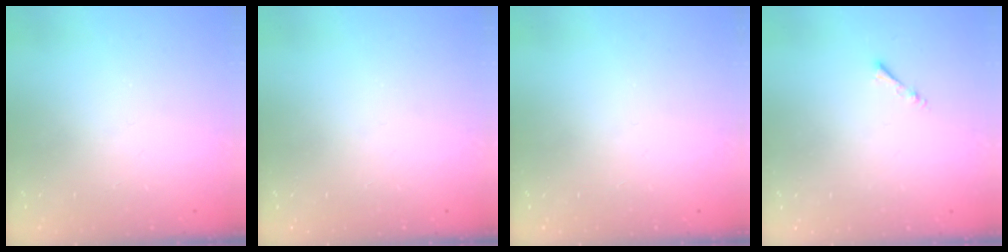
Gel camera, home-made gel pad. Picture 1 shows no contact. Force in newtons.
{"total": 0.0}
{"total": 0.0}
{"total": 1.3, "press": 1.2, "slide": 0.3}